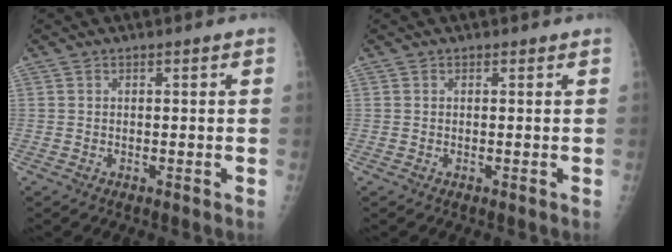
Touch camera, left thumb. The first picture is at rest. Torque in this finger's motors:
{"motor_torque": [0.00, 0.00, -0.11, -0.11, 0.00]}